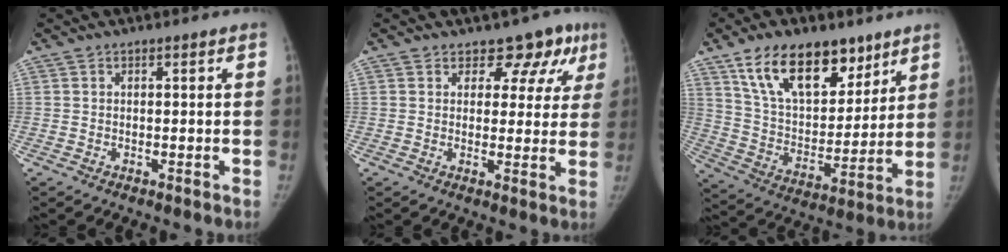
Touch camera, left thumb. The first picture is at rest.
{"total": 8.3, "force": [5.4, 5.5, 2.9], "torque": [0.016, -0.020, 0.050]}
{"total": 19.9, "force": [12.2, 10.7, 11.4], "torque": [-0.143, -0.049, 0.218]}